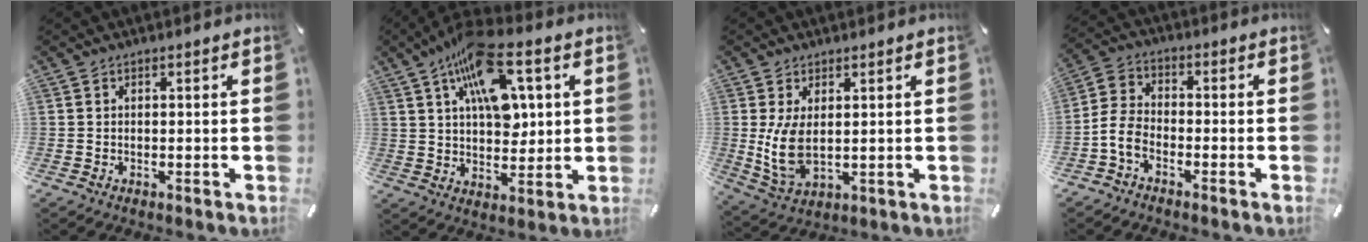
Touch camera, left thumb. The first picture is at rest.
{"total": 16.2, "force": [6.7, 8.6, 11.9], "torque": [-0.186, -0.012, 0.118]}
{"total": 8.0, "force": [1.0, 4.3, 6.7], "torque": [-0.161, -0.015, 0.020]}
{"total": 6.4, "force": [-3.8, 3.8, 3.5], "torque": [-0.097, 0.002, -0.074]}